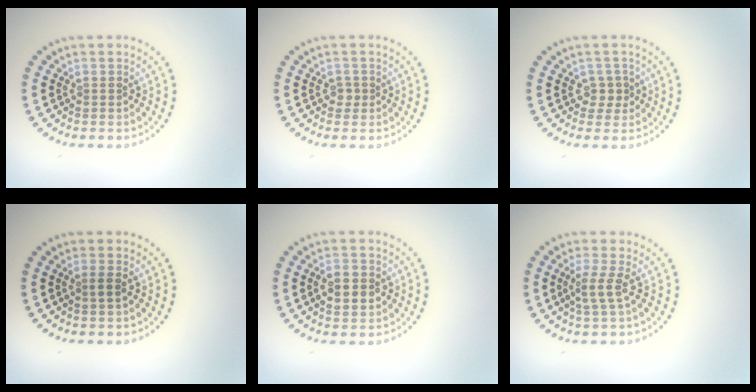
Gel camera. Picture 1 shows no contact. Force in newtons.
{"total": 0.8, "press": 0.6, "slide": 0.5}
{"total": 1.5, "press": 1.2, "slide": 0.9}
{"total": 1.1, "press": 1.0, "slide": 0.5}
{"total": 2.9, "press": 2.9, "slide": 0.2}
{"total": 2.1, "press": 1.6, "slide": 1.4}